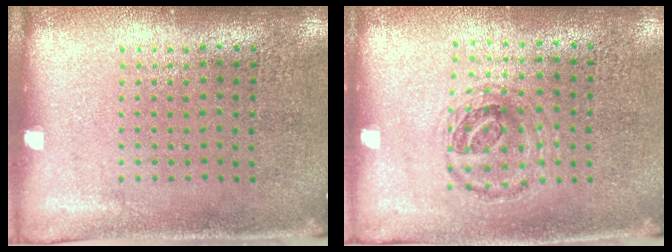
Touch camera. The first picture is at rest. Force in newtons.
{"total": 0.9, "press": 0.9, "slide": 0.3}